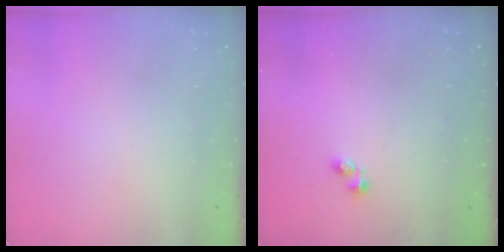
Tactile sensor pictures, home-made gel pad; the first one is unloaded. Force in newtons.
{"total": 2.3, "press": 2.2, "slide": 0.3}